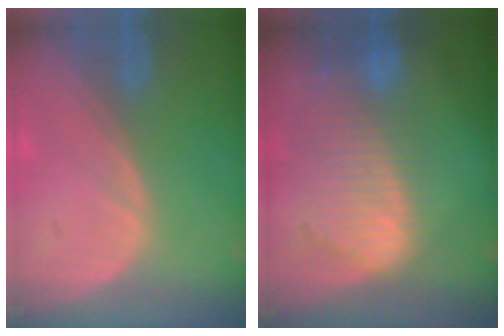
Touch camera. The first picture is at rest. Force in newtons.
{"total": 9.7, "press": 8.4, "slide": 5.0}